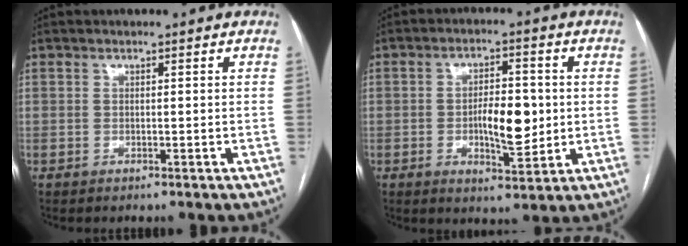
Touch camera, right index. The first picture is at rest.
{"total": 8.0, "force": [-0.6, 2.8, 7.5], "torque": [-0.123, 0.001, -0.006]}